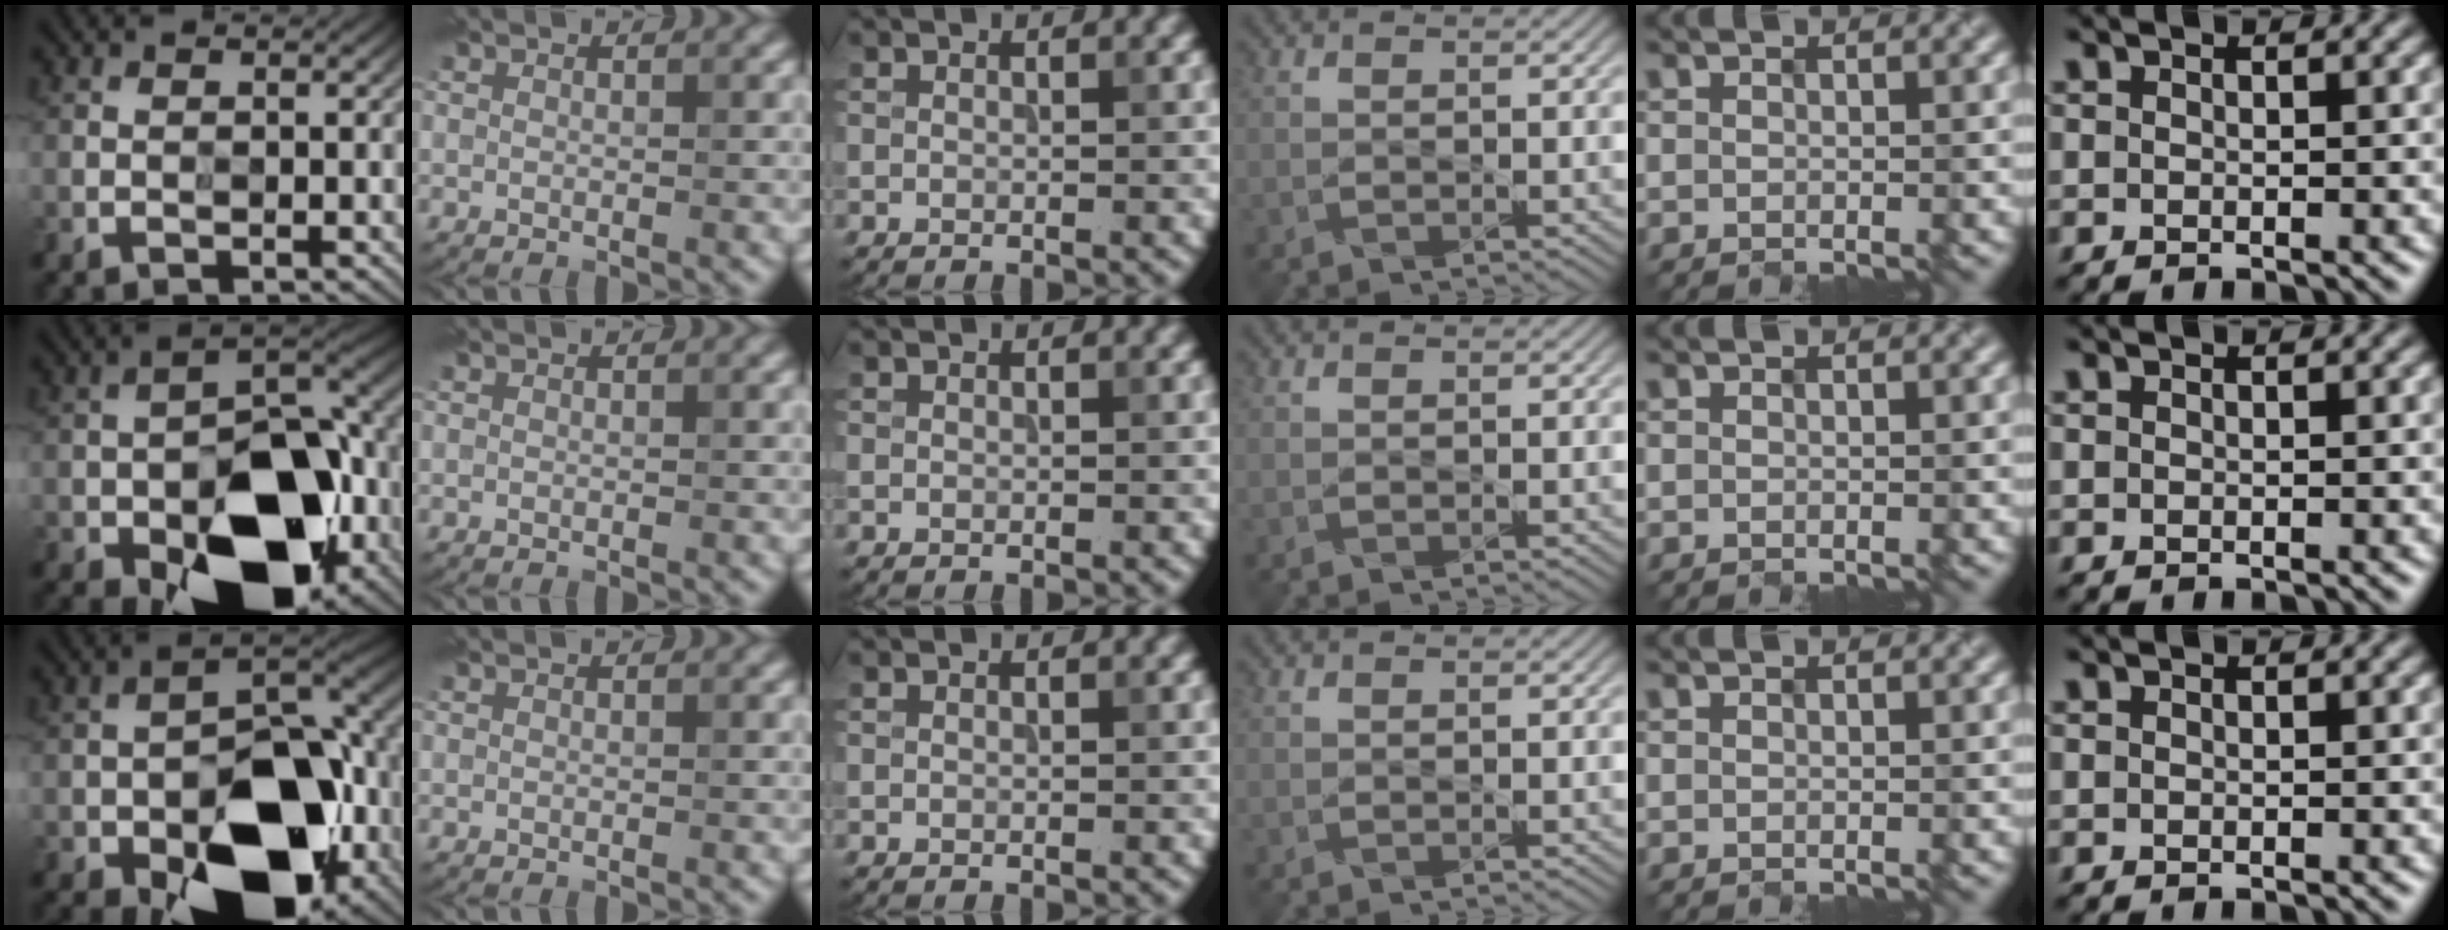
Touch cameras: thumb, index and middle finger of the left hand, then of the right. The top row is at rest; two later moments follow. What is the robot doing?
{"motion": "wipe", "object": "glasses"}